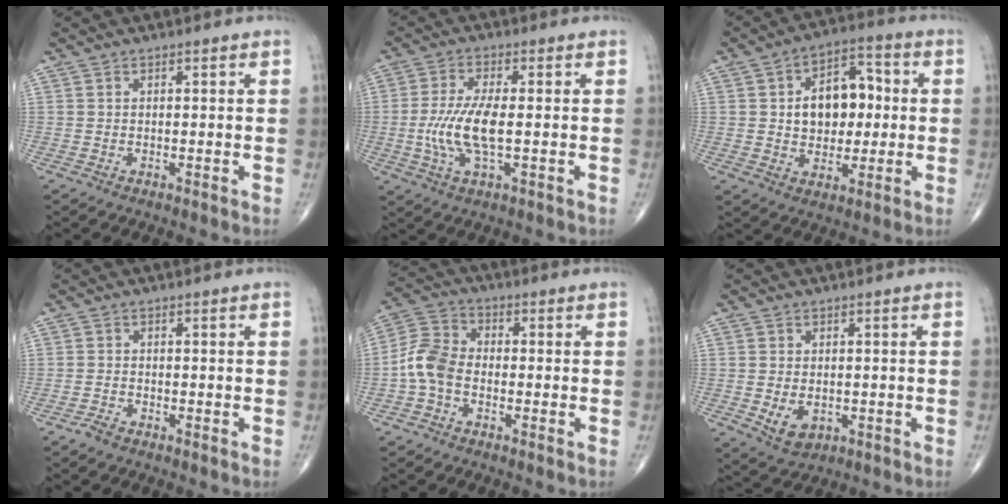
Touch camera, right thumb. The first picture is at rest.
{"total": 9.1, "force": [-0.9, 2.9, 8.5], "torque": [-0.194, -0.001, -0.018]}
{"total": 12.2, "force": [1.0, 8.3, 8.9], "torque": [-0.096, 0.021, 0.015]}
{"total": 1.4, "force": [-1.3, 0.4, 0.5], "torque": [-0.017, 0.003, -0.026]}
{"total": 7.4, "force": [-1.9, 5.0, 5.1], "torque": [-0.097, 0.024, -0.053]}
{"total": 5.0, "force": [-1.1, 3.4, 3.5], "torque": [-0.049, -0.004, -0.006]}